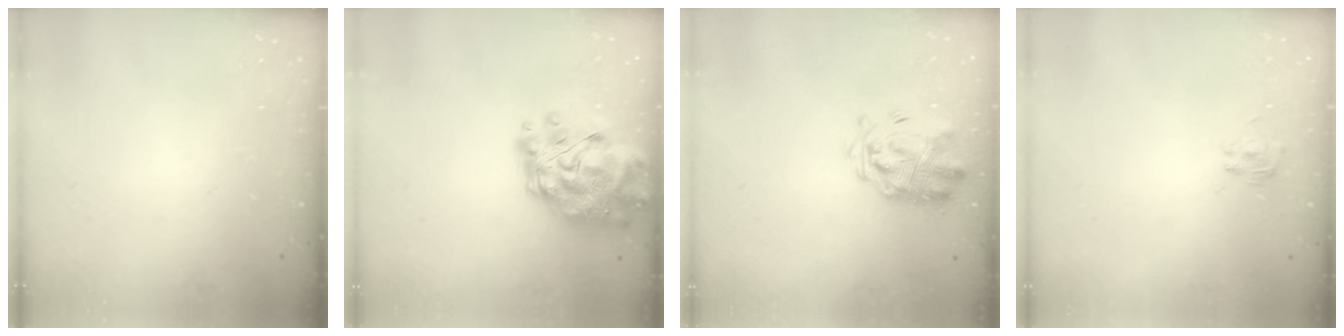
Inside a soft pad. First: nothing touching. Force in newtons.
{"total": 18.5, "press": 17.5, "slide": 6.1}
{"total": 3.8, "press": 3.3, "slide": 1.7}
{"total": 1.9, "press": 1.6, "slide": 1.0}